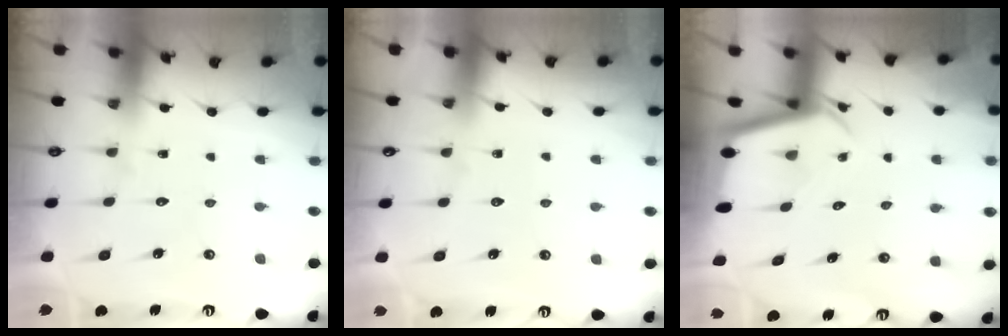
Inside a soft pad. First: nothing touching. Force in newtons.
{"total": 2.6, "press": 2.5, "slide": 0.5}
{"total": 2.1, "press": 2.1, "slide": 0.2}